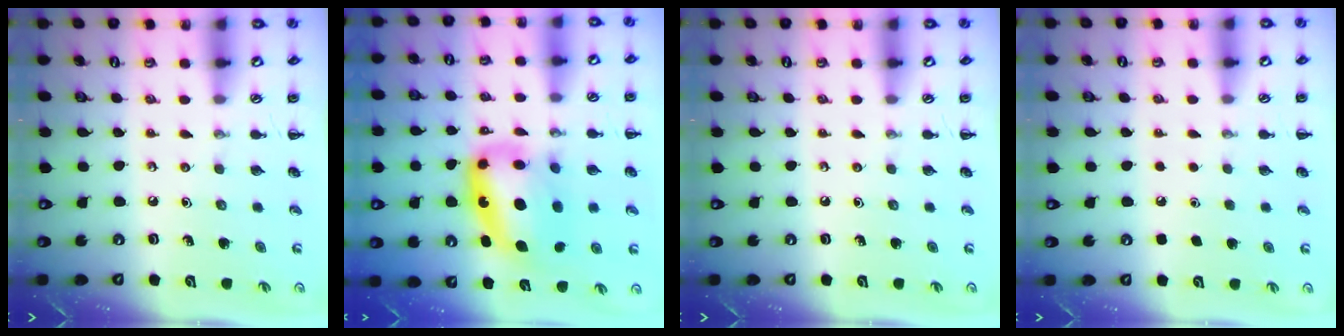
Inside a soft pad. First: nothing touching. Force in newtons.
{"total": 13.9, "press": 13.5, "slide": 3.6}
{"total": 0.0}
{"total": 1.6, "press": 1.6, "slide": 0.1}